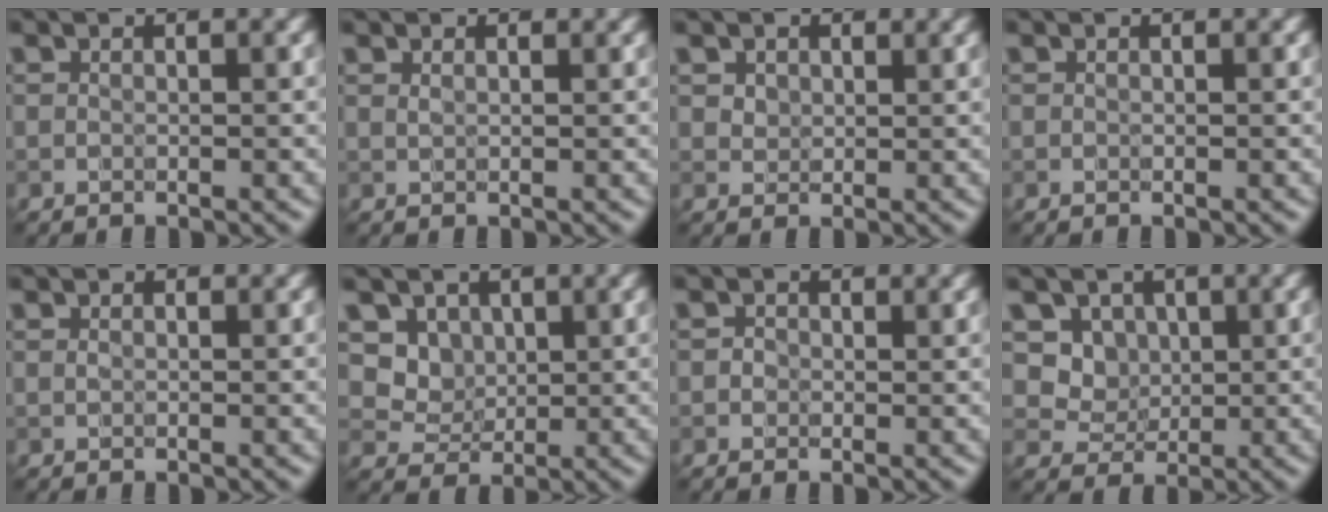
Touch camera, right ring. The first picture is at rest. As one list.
[{"total": 0.9, "force": [0.7, 0.5, 0.4], "torque": [-0.011, 0.000, 0.013]}, {"total": 2.7, "force": [1.8, 1.8, 0.9], "torque": [-0.041, -0.003, 0.040]}, {"total": 0.0}, {"total": 0.5, "force": [0.2, 0.4, 0.3], "torque": [-0.009, 0.002, 0.004]}, {"total": 3.0, "force": [1.5, 2.5, 0.9], "torque": [-0.028, -0.019, 0.045]}, {"total": 0.7, "force": [0.1, 0.7, 0.2], "torque": [-0.002, 0.001, -0.002]}, {"total": 2.9, "force": [1.1, 2.5, 0.9], "torque": [-0.023, -0.016, 0.034]}]